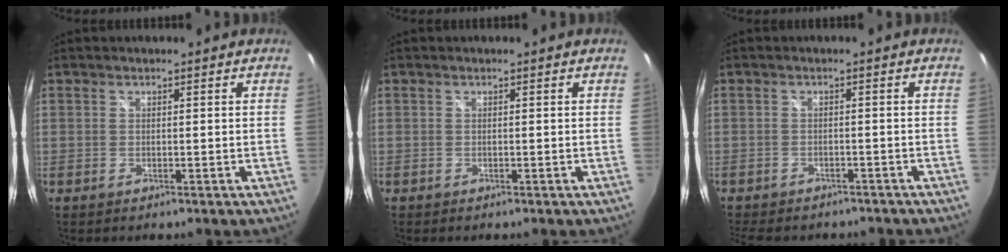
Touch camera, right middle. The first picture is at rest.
{"total": 0.0}
{"total": 8.2, "force": [-7.0, 2.9, 3.2], "torque": [-0.074, -0.018, -0.099]}